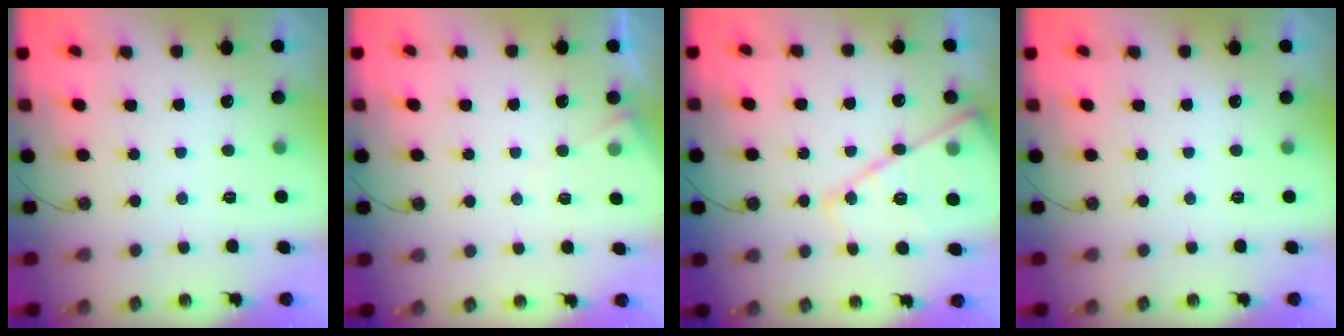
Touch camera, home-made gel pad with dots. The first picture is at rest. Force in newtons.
{"total": 5.3, "press": 5.2, "slide": 0.7}
{"total": 16.1, "press": 16.1, "slide": 0.8}
{"total": 0.0}